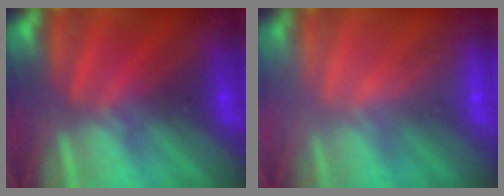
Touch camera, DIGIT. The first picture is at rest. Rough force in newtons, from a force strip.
{"total": 2.2}